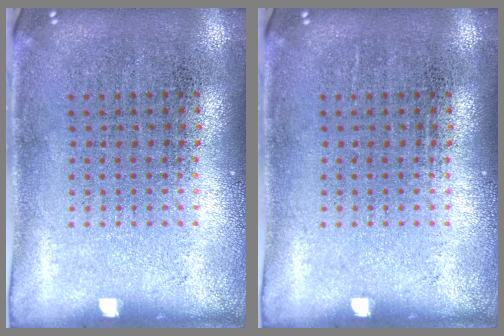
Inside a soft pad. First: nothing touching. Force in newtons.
{"total": 0.0}